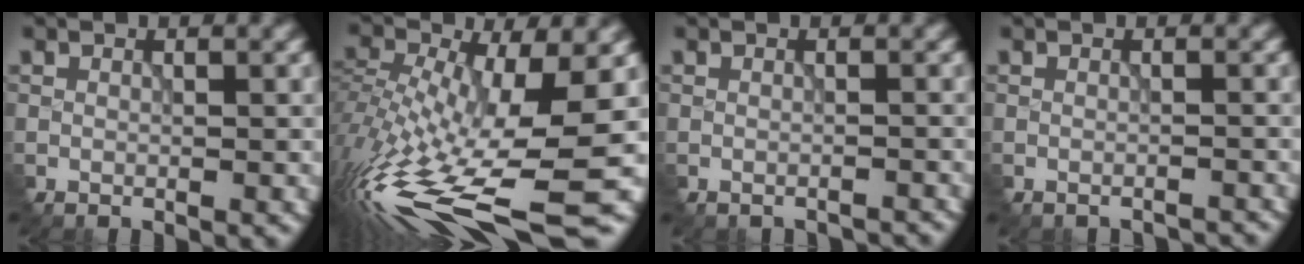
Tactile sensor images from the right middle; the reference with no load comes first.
{"total": 13.6, "force": [-4.9, 4.3, 11.9], "torque": [-0.257, -0.005, -0.076]}
{"total": 1.8, "force": [-1.7, 0.1, 0.4], "torque": [-0.001, -0.002, -0.026]}
{"total": 2.0, "force": [-1.9, 0.2, 0.5], "torque": [-0.002, -0.001, -0.028]}